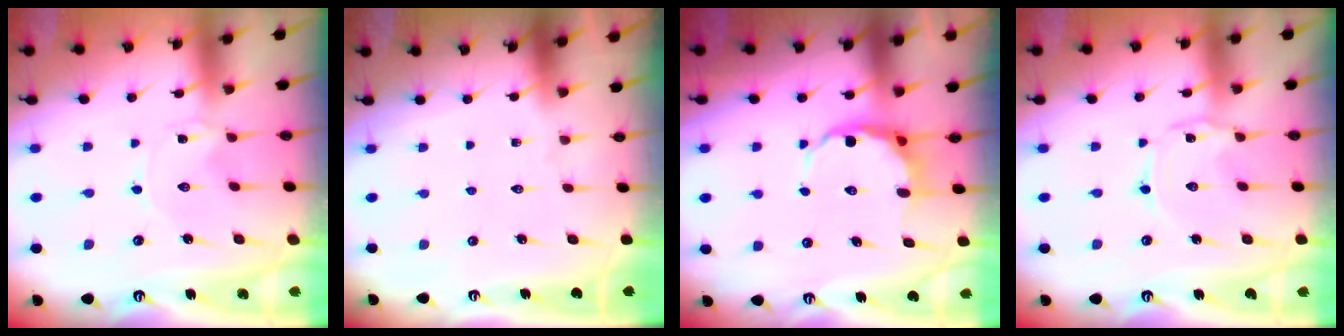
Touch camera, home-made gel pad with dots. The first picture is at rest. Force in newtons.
{"total": 0.0}
{"total": 7.8, "press": 7.6, "slide": 1.8}
{"total": 1.5, "press": 1.5, "slide": 0.1}